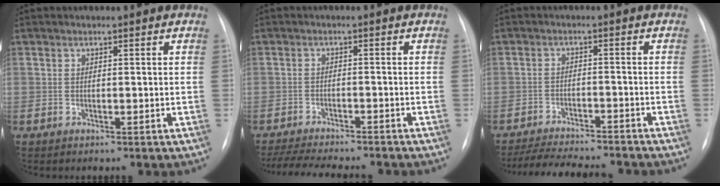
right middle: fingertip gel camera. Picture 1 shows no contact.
{"total": 13.2, "force": [-11.8, 2.2, 5.5], "torque": [-0.098, -0.012, -0.165]}
{"total": 13.4, "force": [-12.2, 1.9, 5.0], "torque": [-0.081, -0.008, -0.173]}